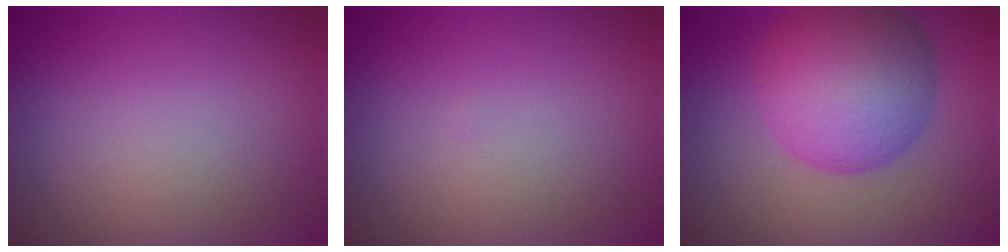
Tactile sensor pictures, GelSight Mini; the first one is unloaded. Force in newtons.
{"total": 0.0}
{"total": 10.5, "press": 10.5, "slide": 0.2}